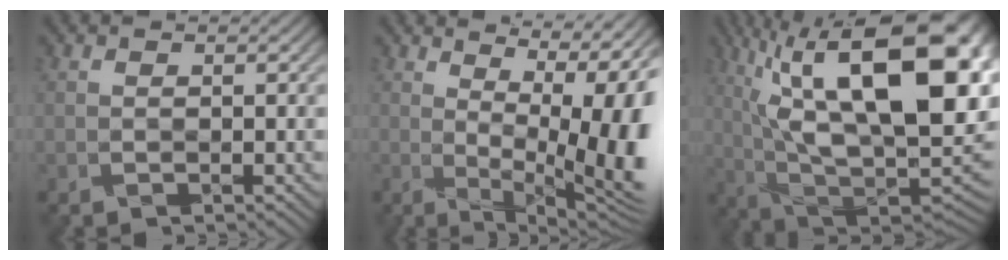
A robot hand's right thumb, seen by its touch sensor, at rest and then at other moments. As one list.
[{"total": 13.9, "force": [1.2, 4.8, 13.0], "torque": [-0.172, 0.017, 0.042]}, {"total": 22.1, "force": [6.9, 10.0, 18.4], "torque": [-0.288, 0.031, 0.113]}]